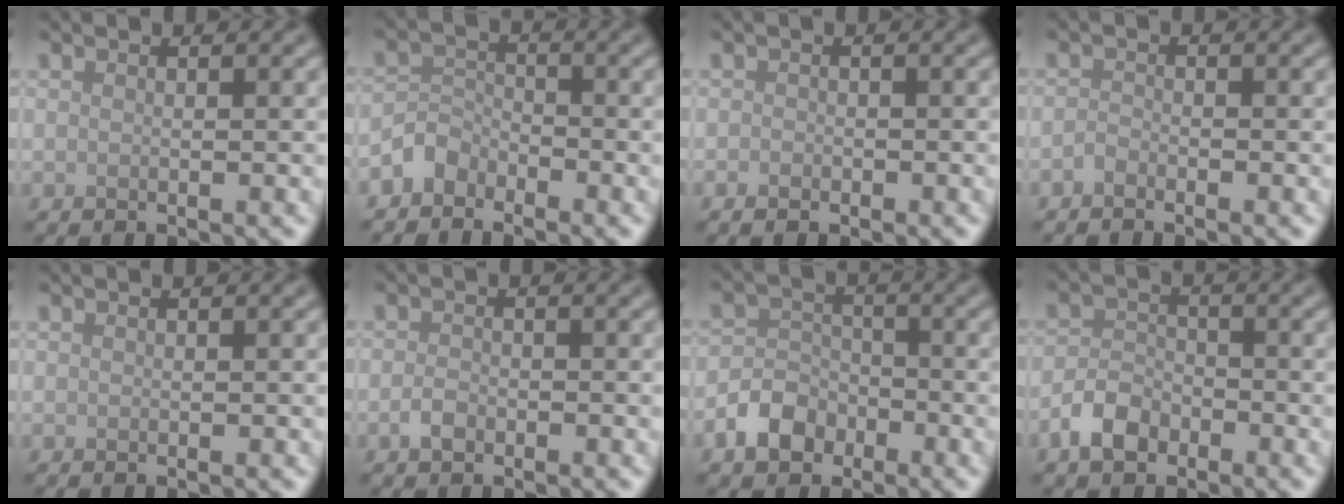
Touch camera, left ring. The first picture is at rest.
{"total": 2.3, "force": [-1.9, 1.2, 0.3], "torque": [-0.002, 0.011, -0.046]}
{"total": 0.6, "force": [-0.4, 0.4, 0.2], "torque": [-0.003, -0.003, -0.007]}
{"total": 0.8, "force": [-0.7, 0.3, 0.3], "torque": [-0.006, 0.001, -0.018]}
{"total": 0.0}
{"total": 1.4, "force": [-0.7, 0.9, 0.8], "torque": [-0.016, 0.002, -0.017]}
{"total": 3.6, "force": [-2.1, 2.6, 1.3], "torque": [-0.024, 0.004, -0.046]}
{"total": 3.1, "force": [-2.0, 1.9, 1.5], "torque": [-0.026, 0.006, -0.047]}